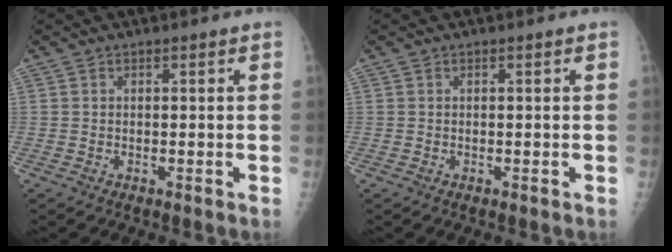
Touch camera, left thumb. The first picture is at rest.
{"total": 0.0}